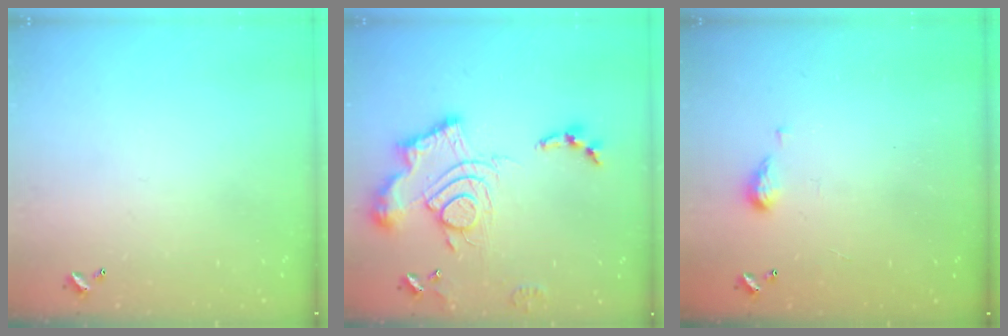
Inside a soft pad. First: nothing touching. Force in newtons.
{"total": 18.1, "press": 18.0, "slide": 1.5}
{"total": 4.6, "press": 4.5, "slide": 0.7}